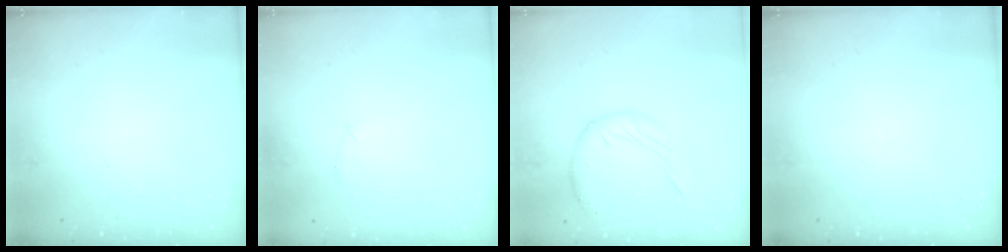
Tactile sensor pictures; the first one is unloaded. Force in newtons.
{"total": 5.0, "press": 4.8, "slide": 1.2}
{"total": 11.6, "press": 11.6, "slide": 1.3}
{"total": 0.0}